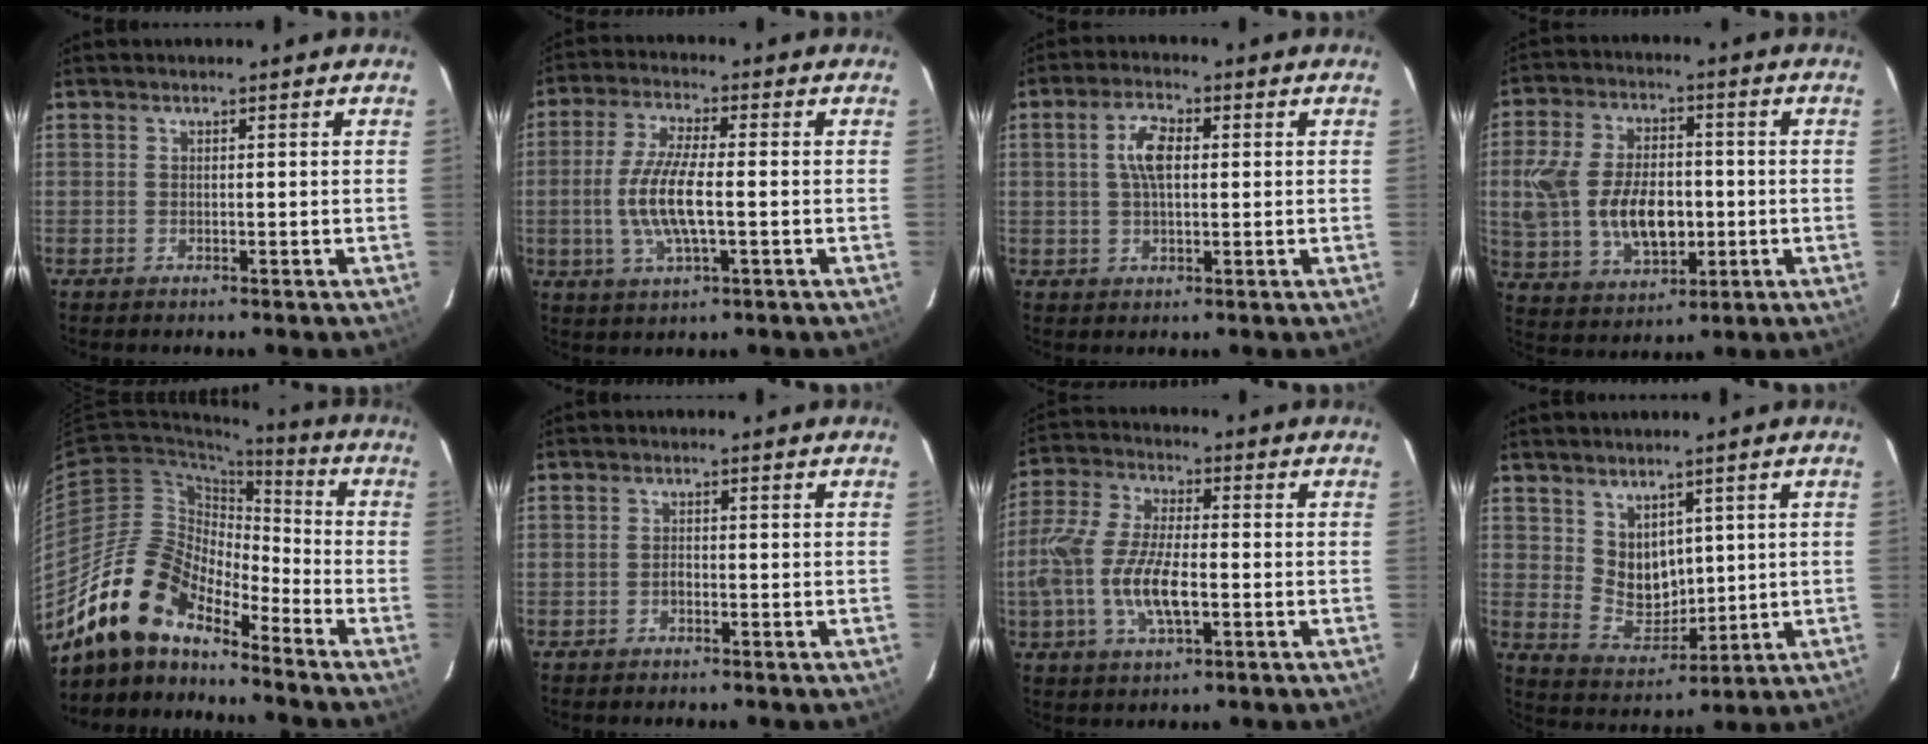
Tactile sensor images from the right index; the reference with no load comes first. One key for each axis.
{"total": 10.0, "fx": -1.3, "fy": 2.5, "fz": 9.6, "tx": -0.196, "ty": -0.004, "tz": -0.027}
{"total": 5.7, "fx": 0.9, "fy": 2.7, "fz": 5.0, "tx": -0.094, "ty": 0.012, "tz": 0.018}
{"total": 15.6, "fx": -1.4, "fy": 9.7, "fz": 12.2, "tx": -0.256, "ty": 0.003, "tz": -0.010}
{"total": 15.4, "fx": -12.9, "fy": 5.2, "fz": 6.6, "tx": -0.120, "ty": 0.007, "tz": -0.252}
{"total": 1.0, "fx": -0.5, "fy": 0.6, "fz": 0.5, "tx": -0.009, "ty": 0.003, "tz": -0.009}
{"total": 13.5, "fx": -3.0, "fy": 5.4, "fz": 12.0, "tx": -0.258, "ty": -0.003, "tz": -0.060}
{"total": 7.4, "fx": 3.6, "fy": 5.4, "fz": 3.5, "tx": -0.058, "ty": -0.001, "tz": 0.088}